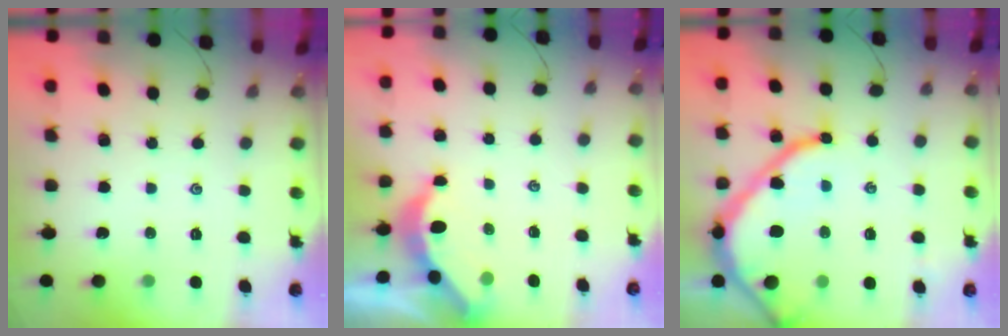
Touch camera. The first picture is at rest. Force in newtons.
{"total": 4.0, "press": 3.9, "slide": 0.4}
{"total": 15.9, "press": 15.7, "slide": 1.8}